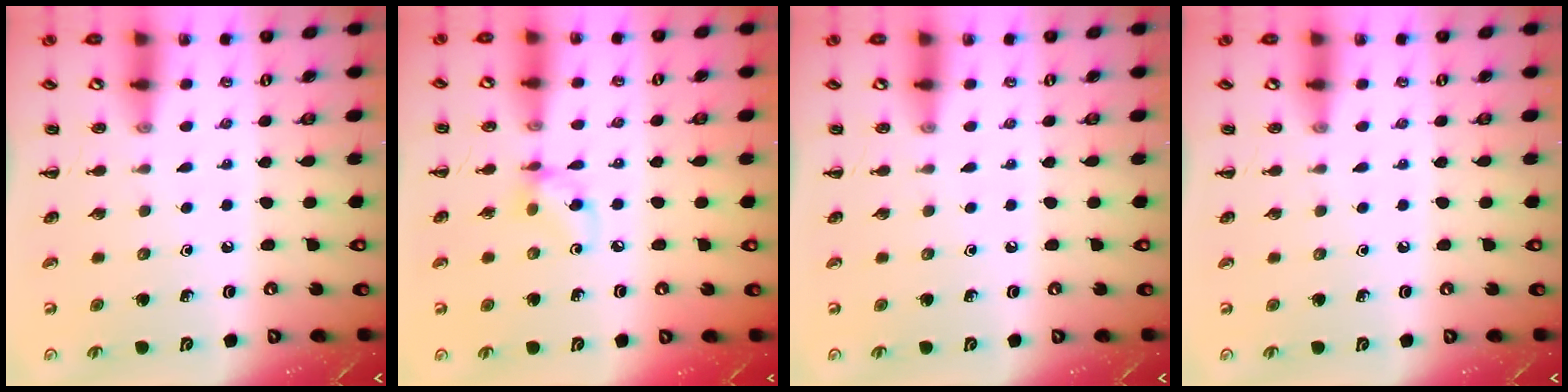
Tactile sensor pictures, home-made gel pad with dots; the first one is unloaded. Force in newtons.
{"total": 6.2, "press": 6.2, "slide": 0.4}
{"total": 0.0}
{"total": 0.0}